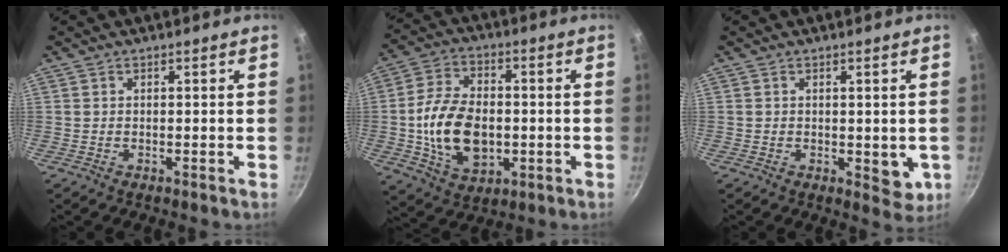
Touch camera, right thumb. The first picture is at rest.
{"total": 15.1, "force": [-1.5, 9.9, 11.3], "torque": [-0.187, 0.013, -0.023]}
{"total": 4.5, "force": [-0.4, 2.5, 3.8], "torque": [-0.038, -0.008, -0.001]}